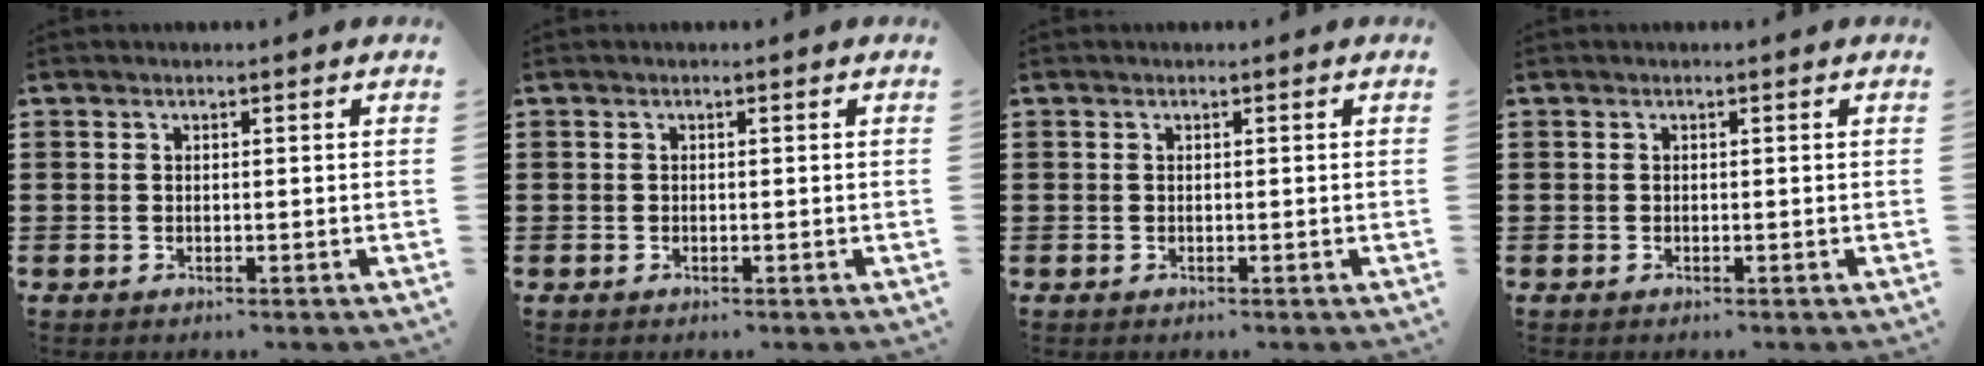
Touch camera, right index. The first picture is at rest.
{"total": 0.0}
{"total": 0.0}
{"total": 0.0}